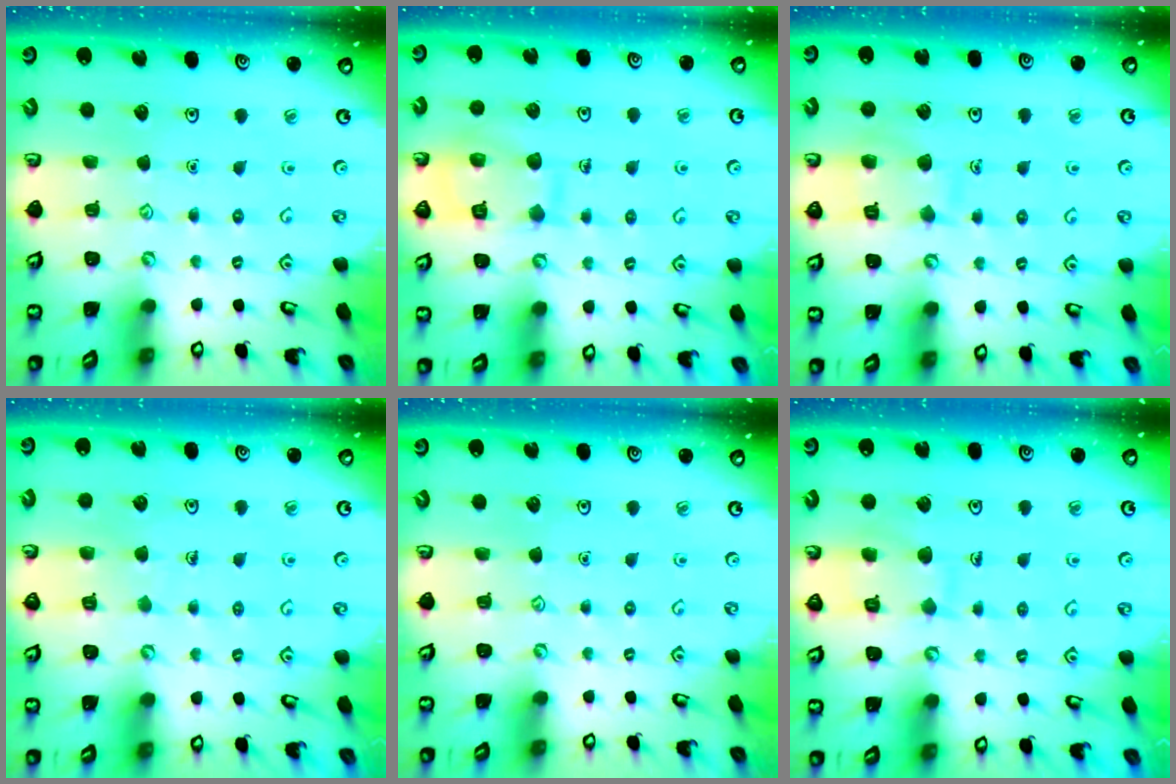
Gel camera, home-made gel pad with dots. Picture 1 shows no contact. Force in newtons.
{"total": 11.5, "press": 11.5, "slide": 1.0}
{"total": 8.0, "press": 8.0, "slide": 0.8}
{"total": 3.7, "press": 3.7, "slide": 0.2}
{"total": 0.0}
{"total": 8.3, "press": 8.3, "slide": 0.8}